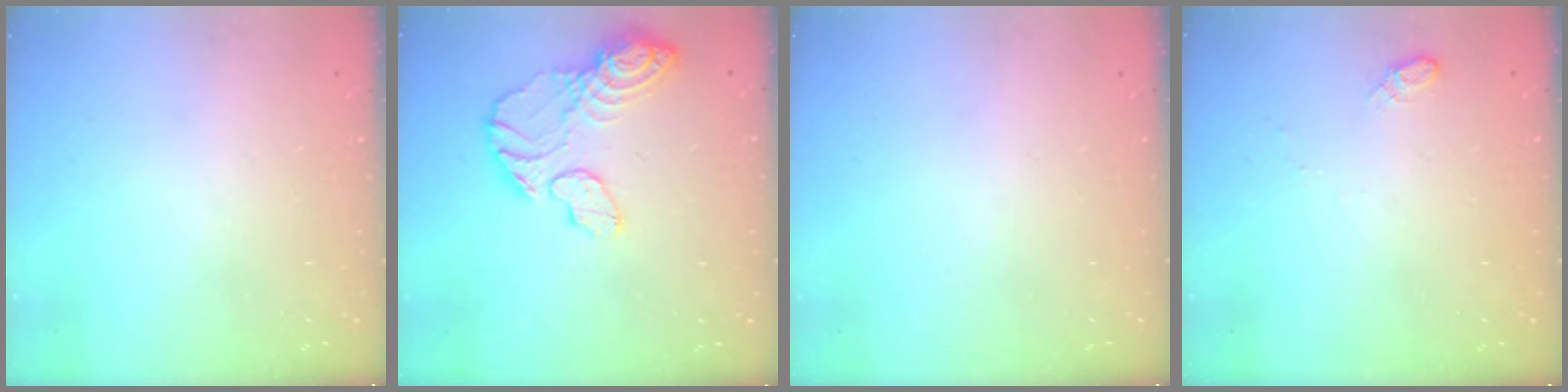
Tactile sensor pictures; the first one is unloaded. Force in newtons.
{"total": 12.6, "press": 12.6, "slide": 0.9}
{"total": 0.0}
{"total": 4.8, "press": 4.7, "slide": 0.7}